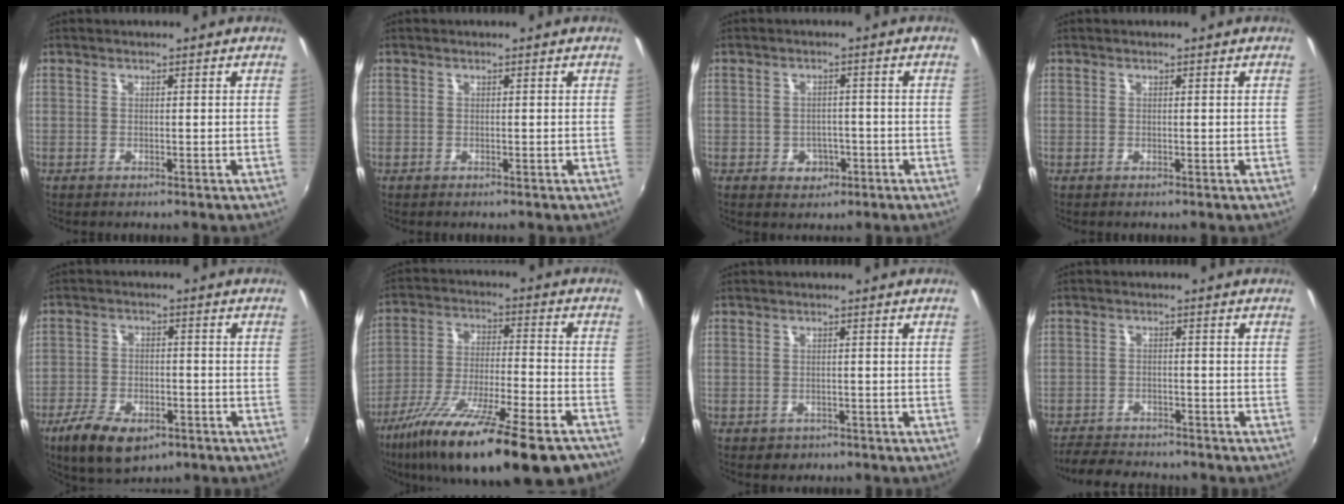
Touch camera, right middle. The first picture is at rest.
{"total": 0.0}
{"total": 4.1, "force": [-1.6, 3.5, 1.4], "torque": [-0.034, 0.002, -0.016]}
{"total": 0.0}
{"total": 12.2, "force": [-7.4, 6.0, 7.7], "torque": [-0.174, -0.027, -0.116]}
{"total": 26.4, "force": [-19.3, 5.5, 17.2], "torque": [-0.297, -0.071, -0.300]}
{"total": 2.3, "force": [-1.1, 1.9, 0.7], "torque": [-0.019, -0.005, -0.011]}
{"total": 6.8, "force": [-6.3, 2.2, 1.6], "torque": [-0.058, -0.003, -0.102]}